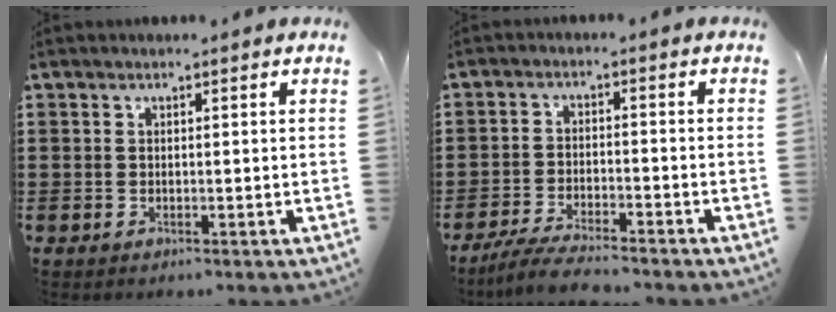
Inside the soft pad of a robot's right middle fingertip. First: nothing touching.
{"total": 4.7, "force": [-4.3, 0.1, 2.0], "torque": [-0.048, -0.012, -0.084]}